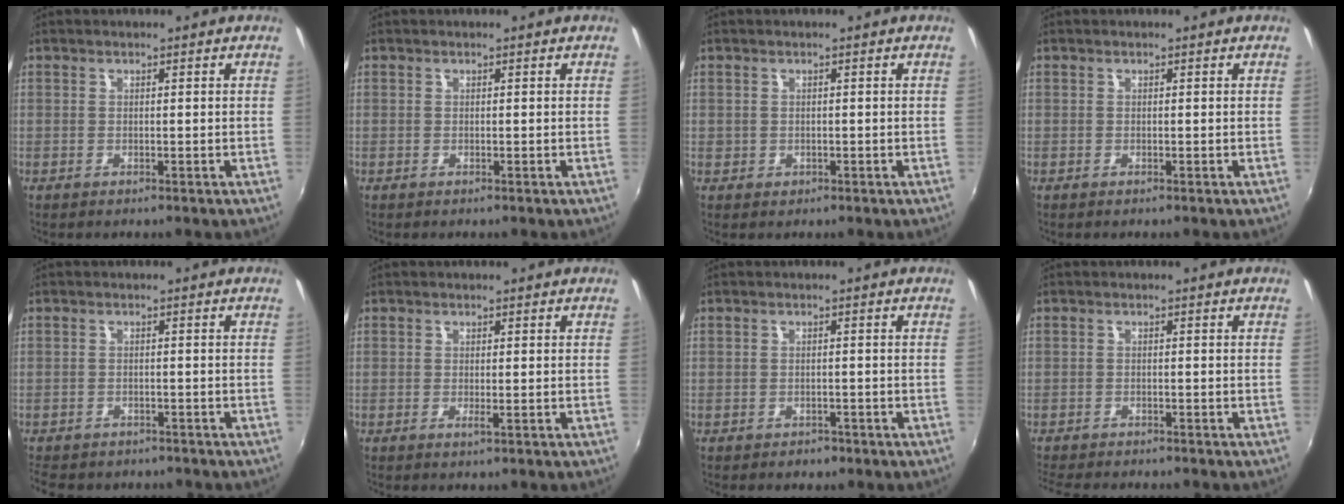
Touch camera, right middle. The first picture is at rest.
{"total": 0.0}
{"total": 1.3, "force": [-0.1, 1.3, 0.4], "torque": [-0.004, -0.002, -0.003]}
{"total": 0.0}
{"total": 6.9, "force": [-5.7, 2.9, 2.4], "torque": [-0.063, -0.018, -0.084]}
{"total": 0.8, "force": [-0.2, -0.2, 0.7], "torque": [-0.014, -0.002, -0.003]}
{"total": 2.2, "force": [-1.6, 1.3, 0.6], "torque": [-0.015, -0.006, -0.022]}
{"total": 6.4, "force": [-5.9, 1.0, 2.2], "torque": [-0.061, -0.020, -0.096]}